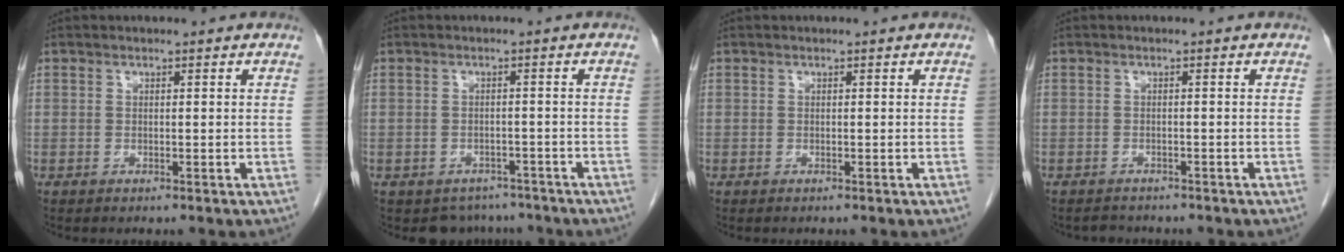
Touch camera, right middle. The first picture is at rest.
{"total": 4.1, "force": [-3.5, 2.2, -0.1], "torque": [0.005, 0.006, -0.046]}
{"total": 0.0}
{"total": 2.0, "force": [-1.9, 0.8, -0.2], "torque": [-0.002, -0.003, -0.029]}